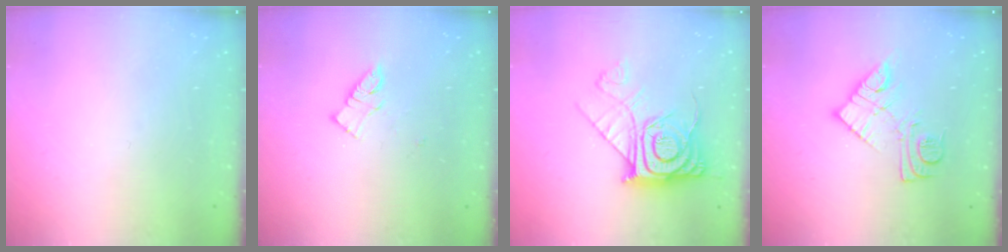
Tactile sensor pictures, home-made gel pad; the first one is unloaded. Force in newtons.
{"total": 9.1, "press": 9.1, "slide": 0.4}
{"total": 15.1, "press": 15.0, "slide": 1.4}
{"total": 11.8, "press": 11.8, "slide": 0.7}